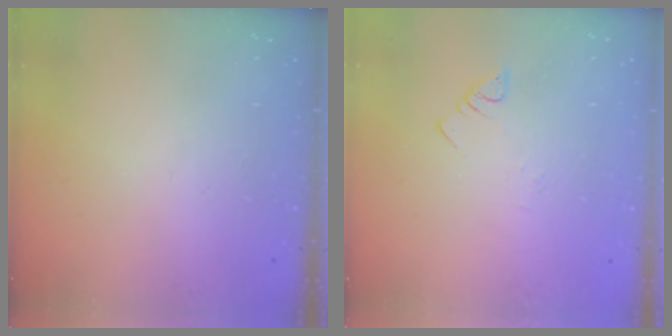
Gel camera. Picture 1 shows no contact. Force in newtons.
{"total": 2.5, "press": 2.5, "slide": 0.4}